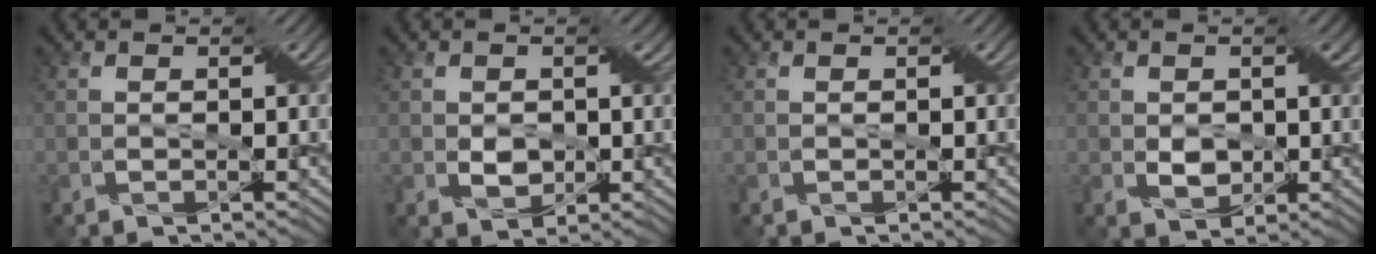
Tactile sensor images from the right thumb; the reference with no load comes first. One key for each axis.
{"total": 2.5, "fx": -0.2, "fy": 2.0, "fz": 1.4, "tx": -0.036, "ty": -0.004, "tz": -0.004}
{"total": 0.0}
{"total": 2.7, "fx": -0.1, "fy": 2.1, "fz": 1.7, "tx": -0.039, "ty": -0.004, "tz": 0.000}